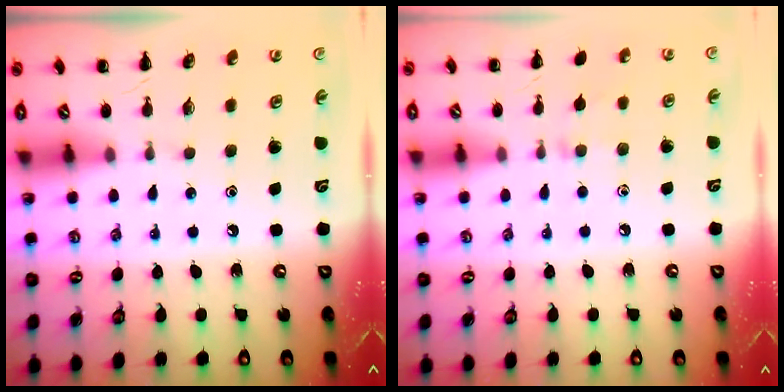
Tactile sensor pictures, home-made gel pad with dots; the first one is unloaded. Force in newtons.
{"total": 5.5, "press": 5.1, "slide": 2.0}